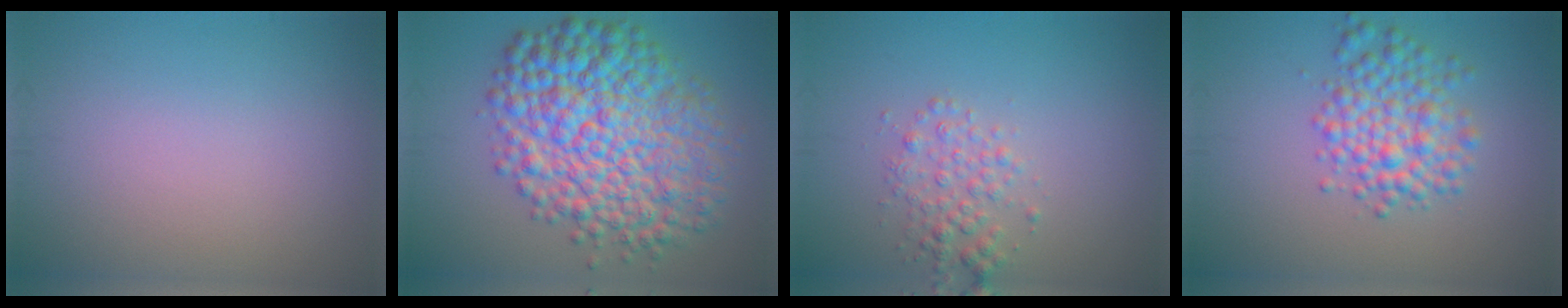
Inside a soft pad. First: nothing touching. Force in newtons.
{"total": 11.0, "press": 11.0, "slide": 0.1}
{"total": 2.2, "press": 2.2, "slide": 0.0}
{"total": 4.5, "press": 4.5, "slide": 0.1}